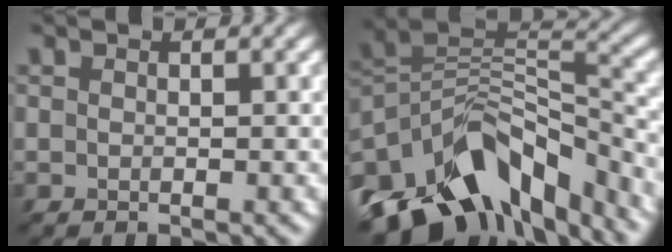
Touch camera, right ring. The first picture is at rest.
{"total": 13.1, "force": [-7.7, 7.3, 7.6], "torque": [-0.151, 0.016, -0.134]}